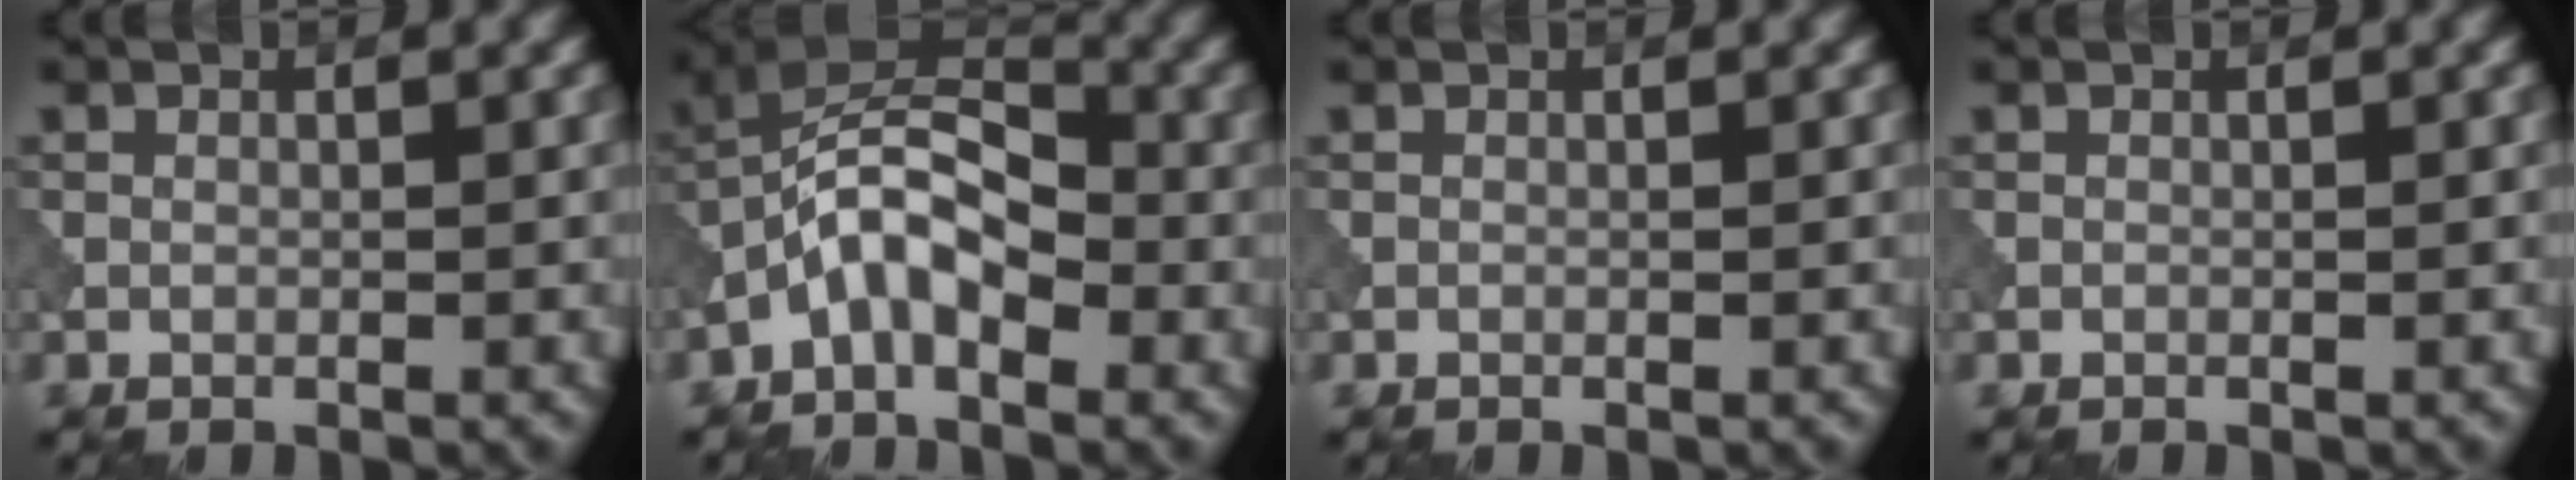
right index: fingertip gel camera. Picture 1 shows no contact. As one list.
[{"total": 6.0, "force": [-2.7, 3.0, 4.5], "torque": [-0.086, 0.019, -0.060]}, {"total": 0.0}, {"total": 0.0}]